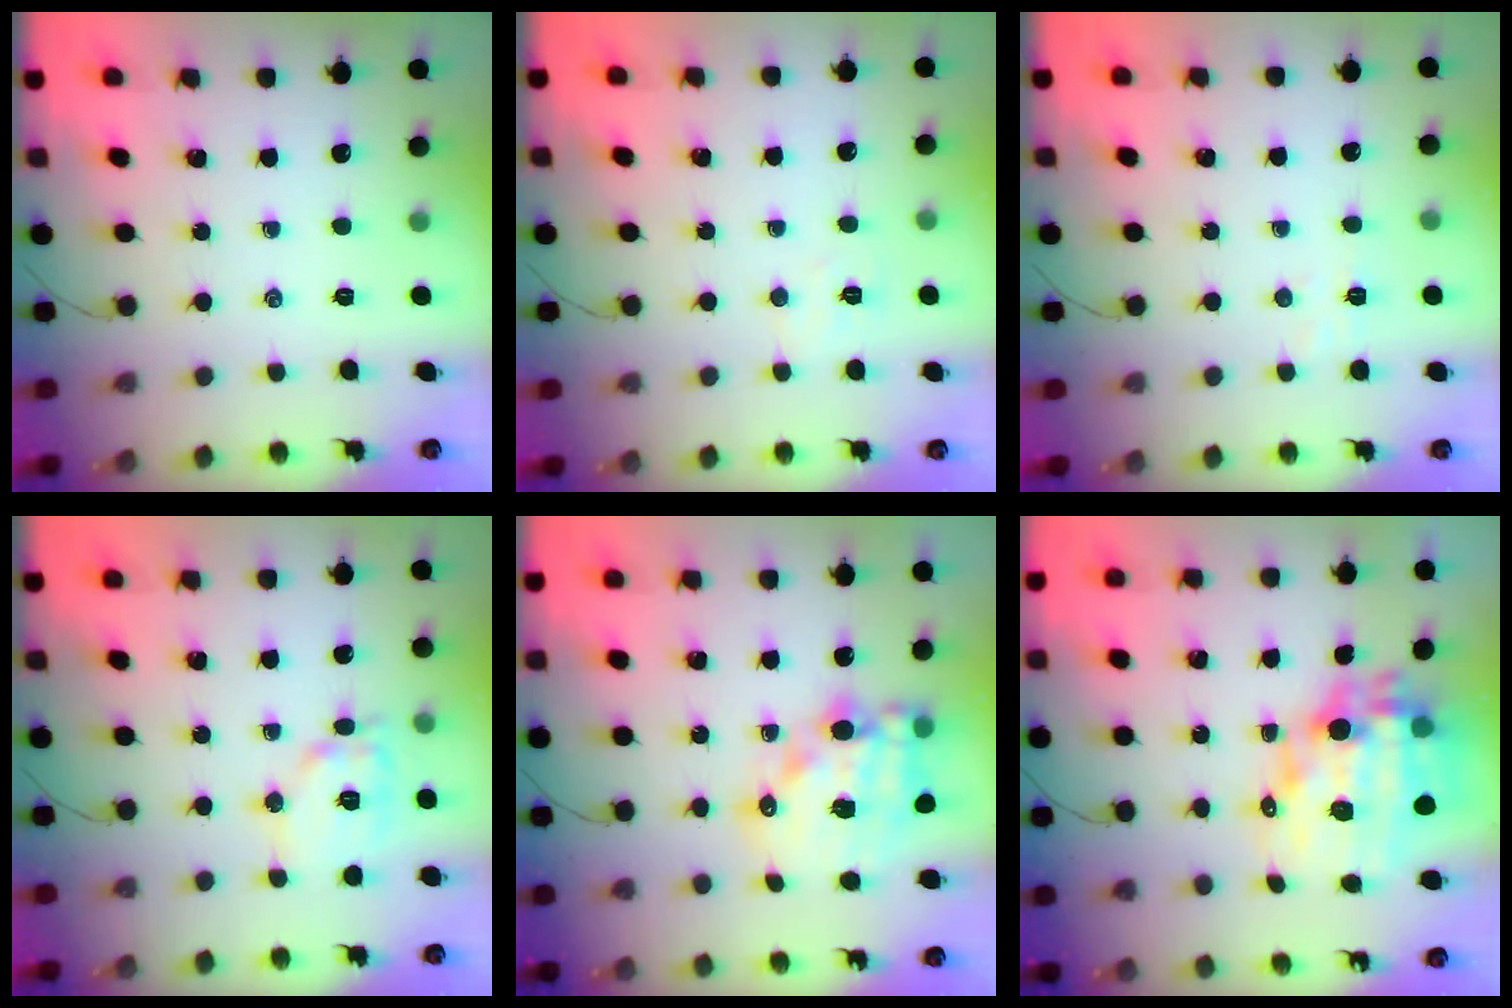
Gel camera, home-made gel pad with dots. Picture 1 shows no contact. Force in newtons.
{"total": 3.5, "press": 3.4, "slide": 0.8}
{"total": 3.8, "press": 3.8, "slide": 0.7}
{"total": 11.7, "press": 11.7, "slide": 0.6}
{"total": 15.0, "press": 14.6, "slide": 3.2}
{"total": 17.7, "press": 17.2, "slide": 4.3}